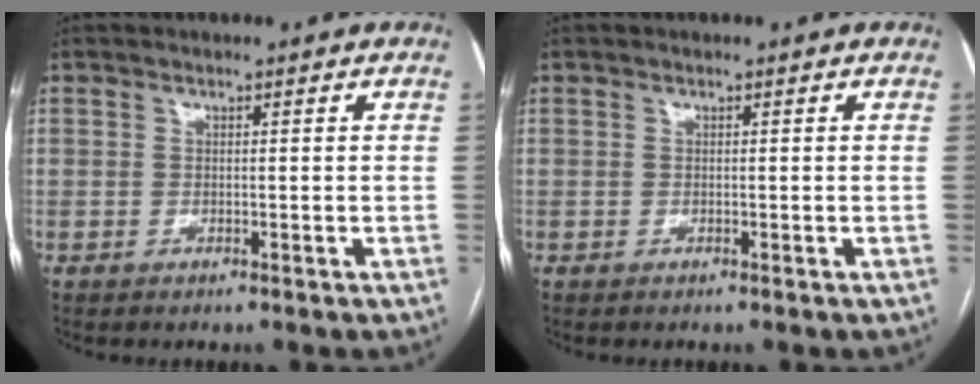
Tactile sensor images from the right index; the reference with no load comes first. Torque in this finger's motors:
{"motor_torque": [-0.06, -0.04, 0.04, 0.01]}